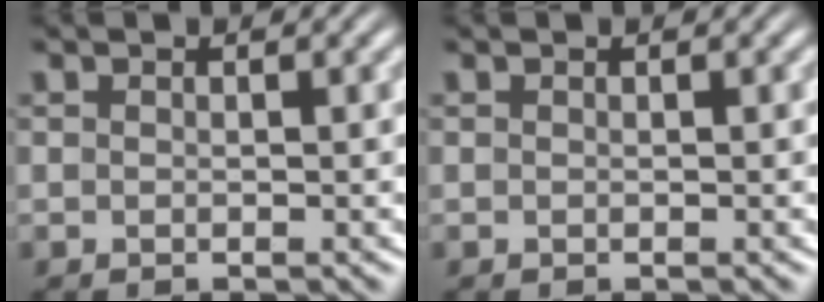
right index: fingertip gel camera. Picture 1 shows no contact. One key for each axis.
{"total": 0.0}